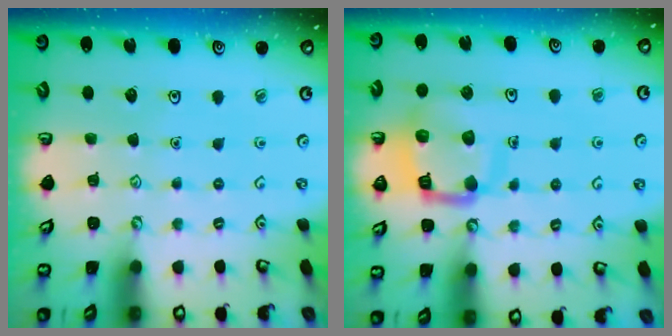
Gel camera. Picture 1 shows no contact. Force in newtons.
{"total": 12.3, "press": 12.2, "slide": 1.4}